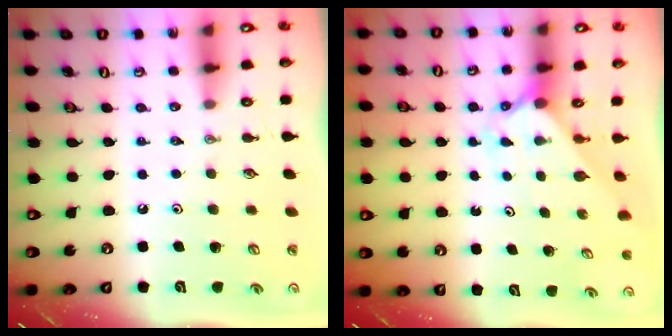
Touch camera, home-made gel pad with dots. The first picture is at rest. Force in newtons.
{"total": 1.9, "press": 1.9, "slide": 0.2}